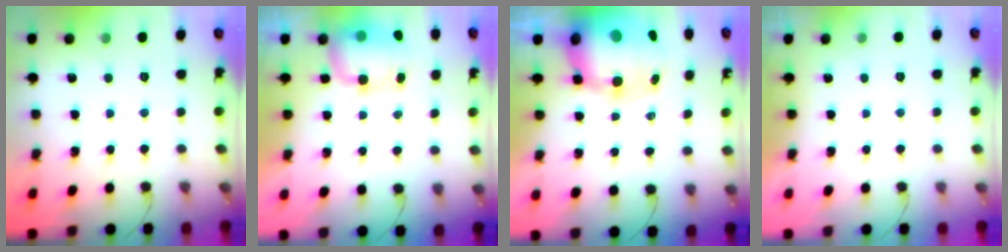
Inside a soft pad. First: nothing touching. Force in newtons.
{"total": 8.1, "press": 7.9, "slide": 1.9}
{"total": 18.2, "press": 17.7, "slide": 4.5}
{"total": 0.0}